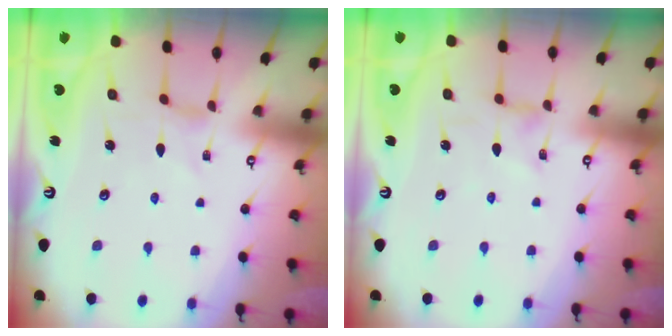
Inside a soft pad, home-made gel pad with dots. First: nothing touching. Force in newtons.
{"total": 0.5, "press": 0.5, "slide": 0.3}